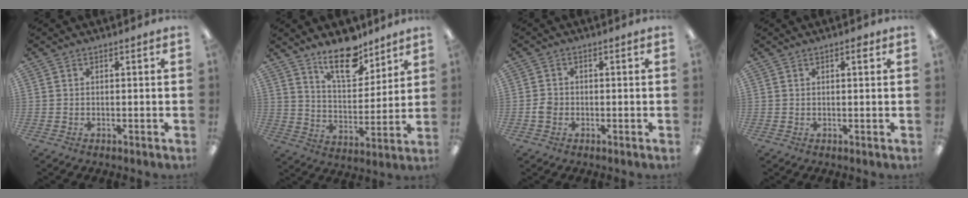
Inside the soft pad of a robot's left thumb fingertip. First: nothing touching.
{"total": 14.5, "force": [11.2, 5.9, 6.9], "torque": [-0.096, -0.073, 0.197]}
{"total": 2.3, "force": [-0.6, 1.9, 1.0], "torque": [-0.018, 0.004, -0.012]}
{"total": 1.7, "force": [1.0, 0.5, 1.2], "torque": [-0.009, -0.004, 0.013]}